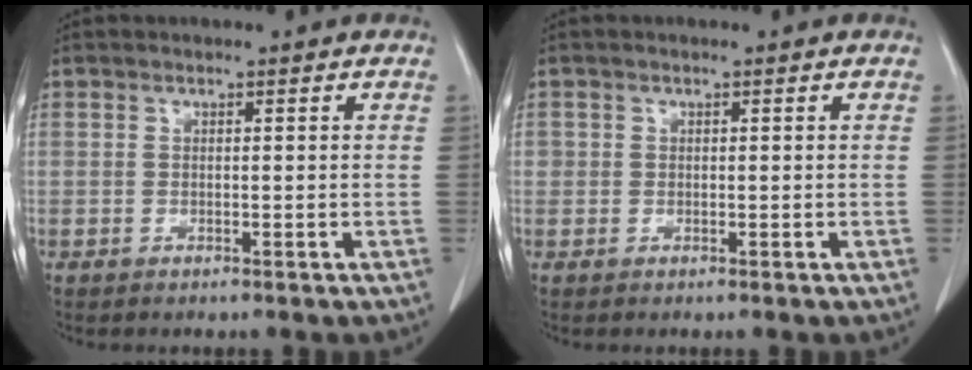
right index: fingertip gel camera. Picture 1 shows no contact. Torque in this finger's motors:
{"motor_torque": [-0.08, 0.05, 0.00, 0.01]}